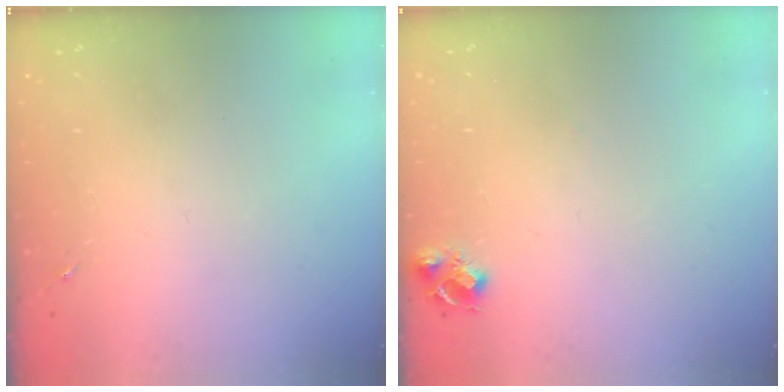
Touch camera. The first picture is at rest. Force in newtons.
{"total": 7.3, "press": 7.2, "slide": 0.8}